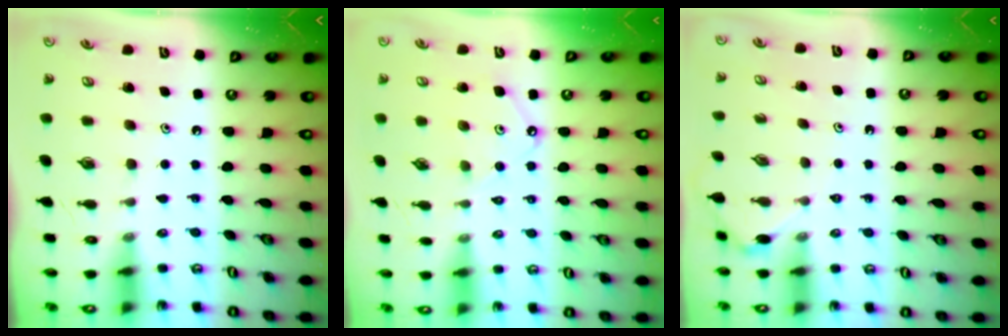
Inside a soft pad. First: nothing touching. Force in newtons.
{"total": 4.6, "press": 4.5, "slide": 0.6}
{"total": 2.9, "press": 2.8, "slide": 0.5}